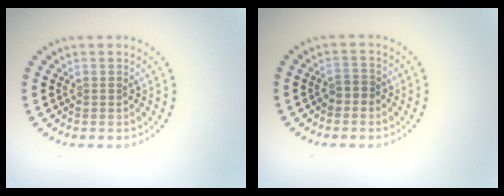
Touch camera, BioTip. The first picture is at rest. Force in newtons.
{"total": 1.1, "press": 1.0, "slide": 0.5}